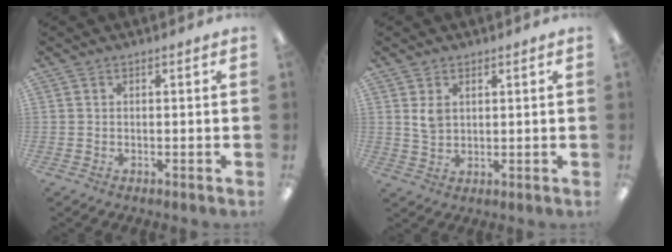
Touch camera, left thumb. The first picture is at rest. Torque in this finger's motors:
{"motor_torque": [0.35, 1.21, 0.65, -0.66, 0.06]}